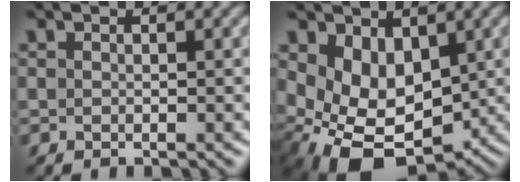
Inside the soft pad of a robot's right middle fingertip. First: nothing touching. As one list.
[{"total": 8.2, "force": [-0.2, 5.5, 6.1], "torque": [-0.120, -0.024, 0.010]}]